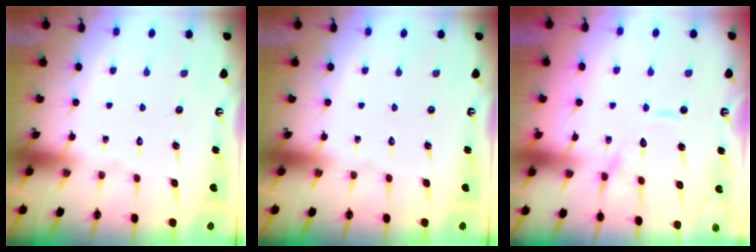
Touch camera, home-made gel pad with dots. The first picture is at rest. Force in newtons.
{"total": 0.0}
{"total": 11.4, "press": 11.3, "slide": 1.2}